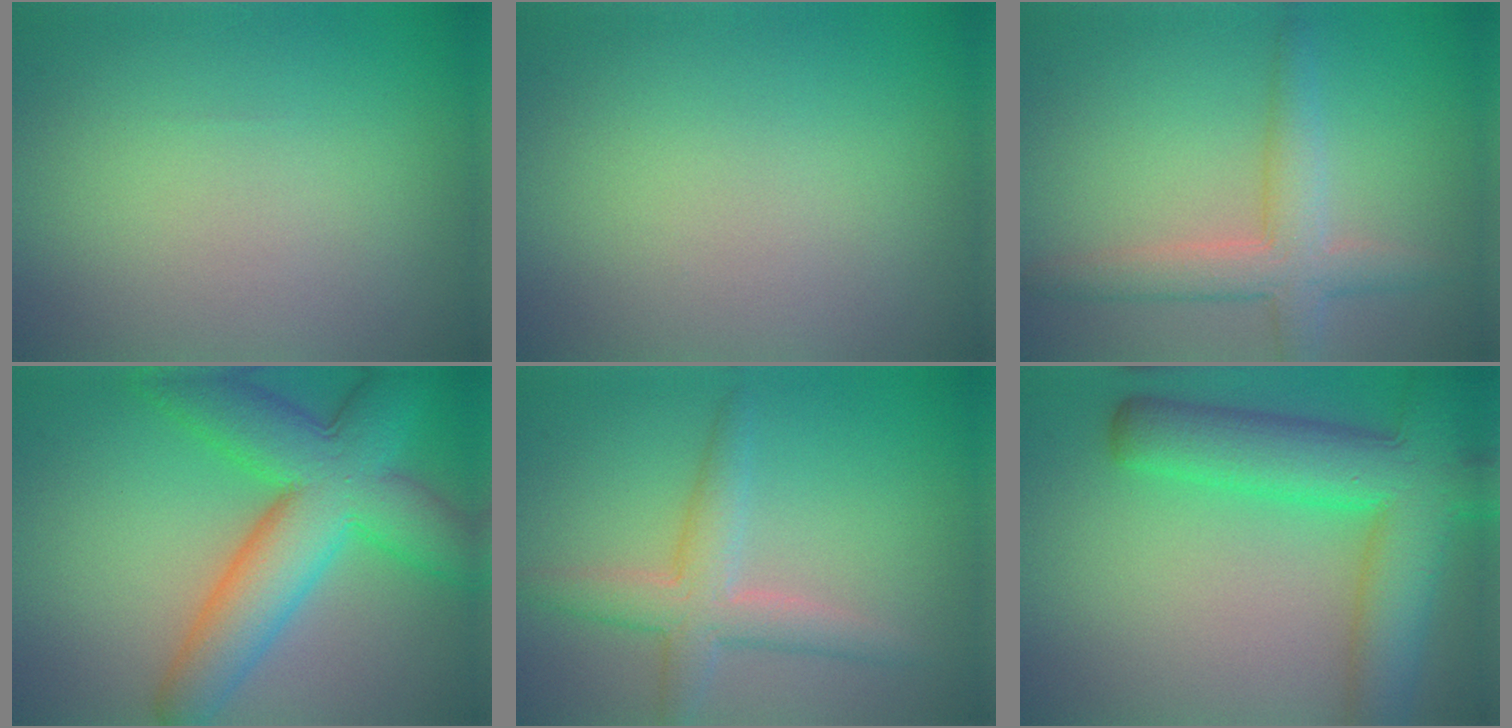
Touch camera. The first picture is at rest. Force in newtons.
{"total": 0.0}
{"total": 3.9, "press": 3.9, "slide": 0.2}
{"total": 10.3, "press": 10.3, "slide": 0.3}
{"total": 3.6, "press": 3.6, "slide": 0.1}
{"total": 9.4, "press": 9.4, "slide": 0.4}